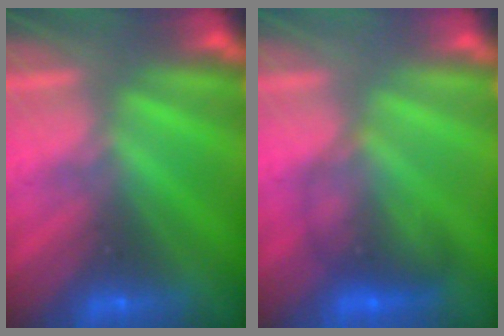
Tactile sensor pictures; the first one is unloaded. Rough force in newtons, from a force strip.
{"total": 2.0}